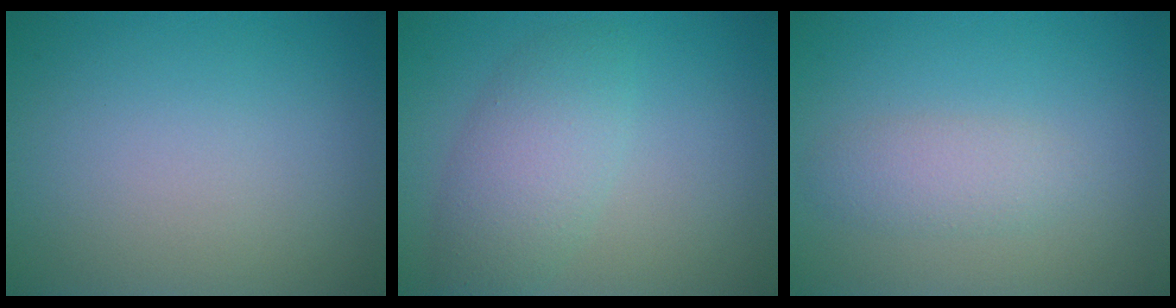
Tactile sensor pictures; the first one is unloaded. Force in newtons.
{"total": 4.1, "press": 4.1, "slide": 0.1}
{"total": 2.0, "press": 2.0, "slide": 0.0}